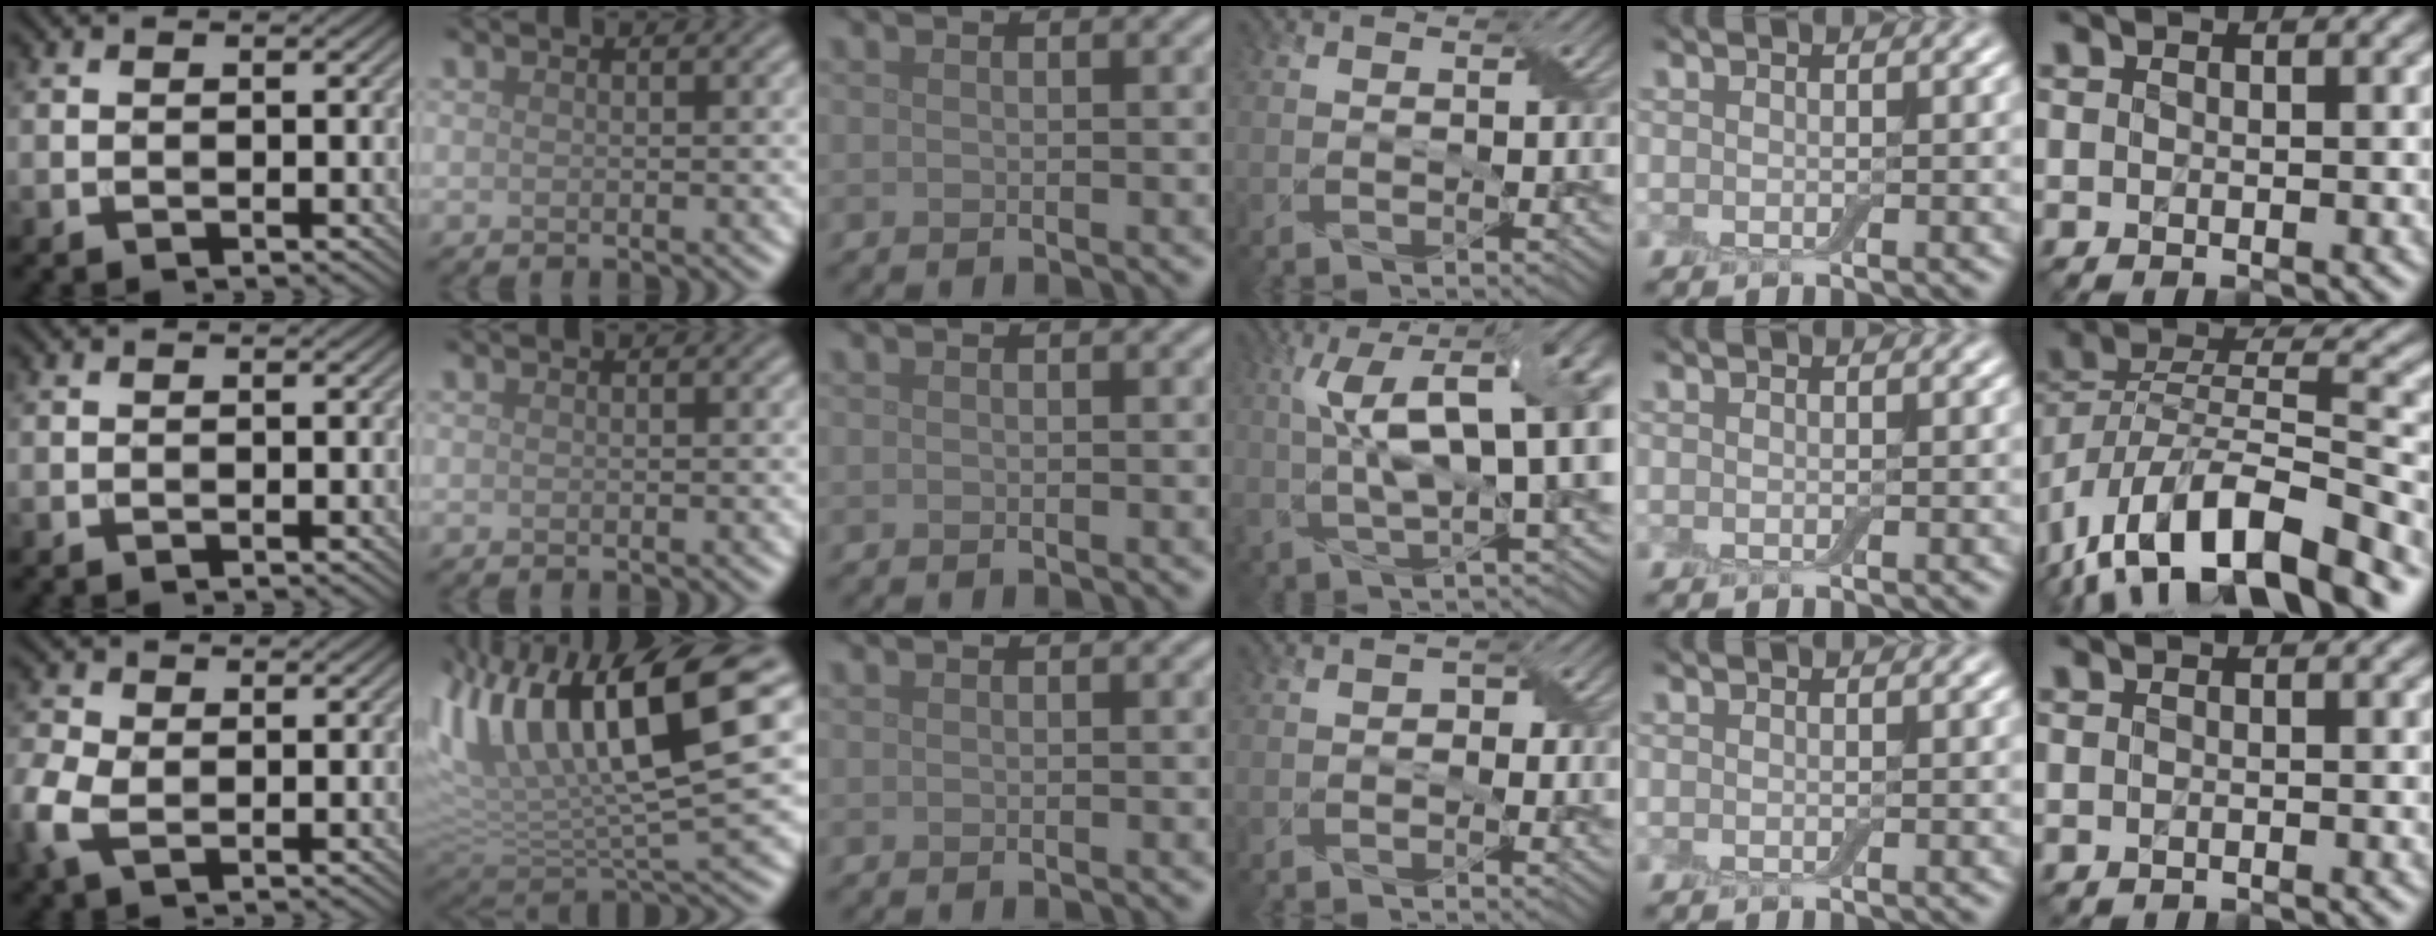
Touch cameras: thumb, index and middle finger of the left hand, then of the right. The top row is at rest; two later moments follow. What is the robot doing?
{"motion": "peel", "object": "aluminum foil"}